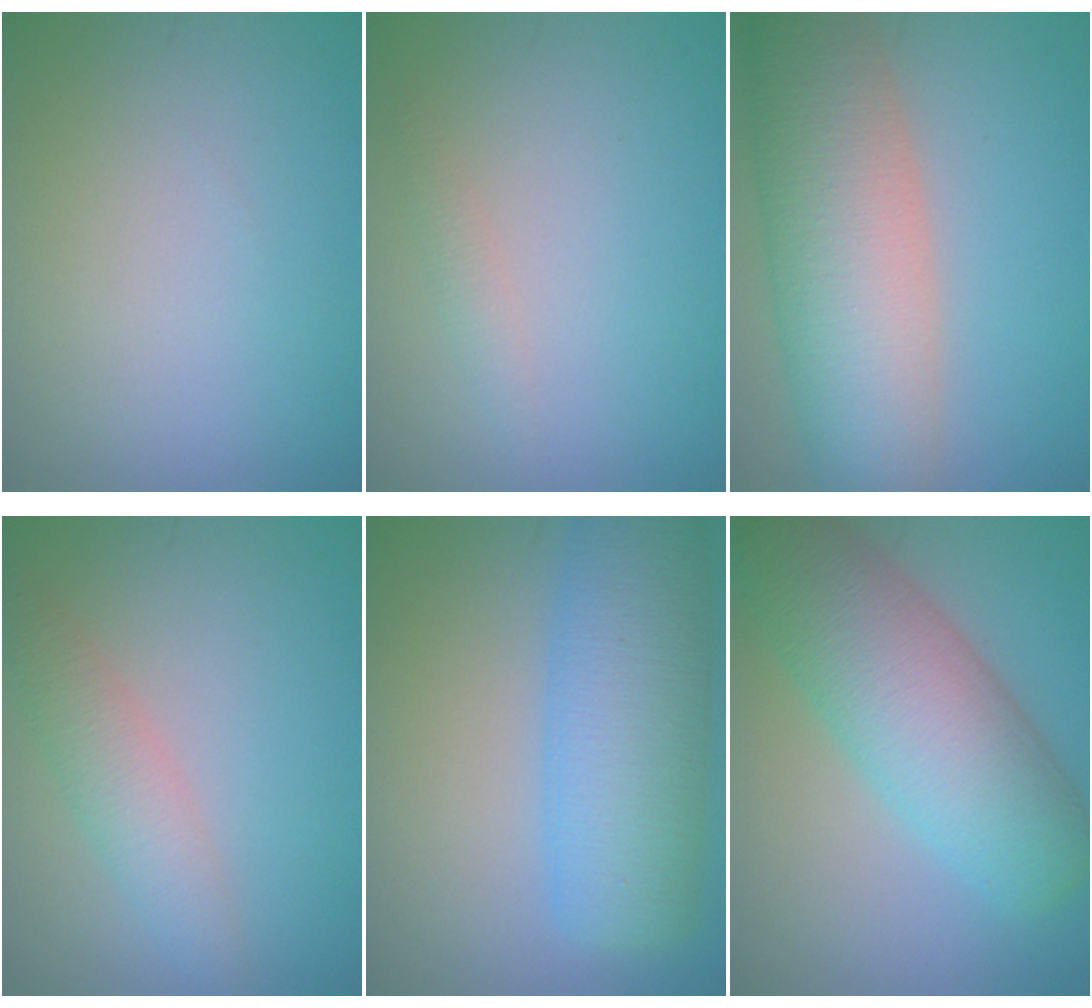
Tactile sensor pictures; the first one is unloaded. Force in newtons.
{"total": 1.0, "press": 1.0, "slide": 0.0}
{"total": 10.4, "press": 10.4, "slide": 0.5}
{"total": 2.9, "press": 2.9, "slide": 0.1}
{"total": 9.5, "press": 9.5, "slide": 0.2}
{"total": 9.5, "press": 9.5, "slide": 0.3}